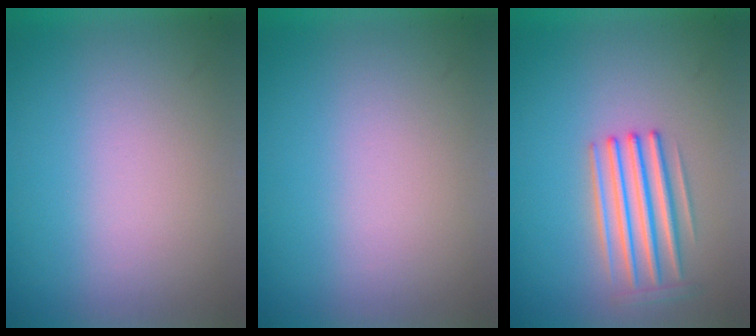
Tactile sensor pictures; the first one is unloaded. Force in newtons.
{"total": 0.0}
{"total": 3.1}